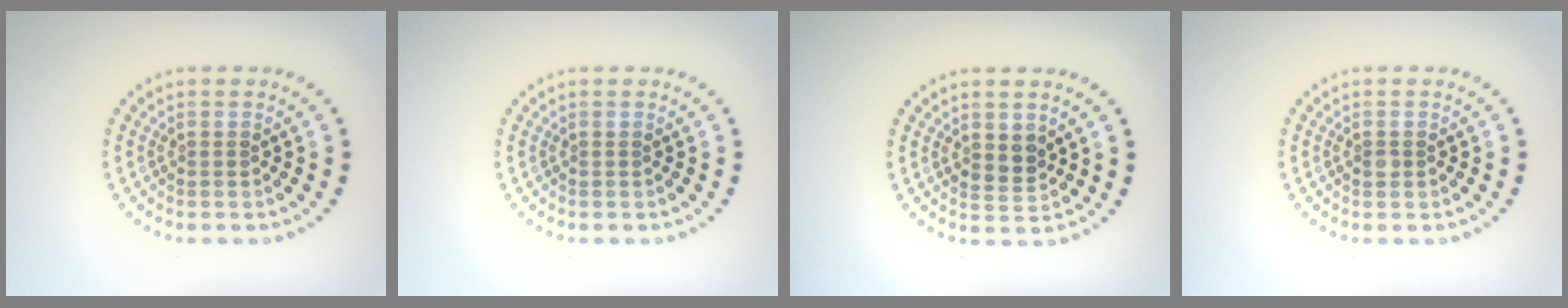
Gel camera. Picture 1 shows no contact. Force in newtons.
{"total": 0.0}
{"total": 1.9, "press": 1.8, "slide": 0.6}
{"total": 0.8, "press": 0.8, "slide": 0.1}